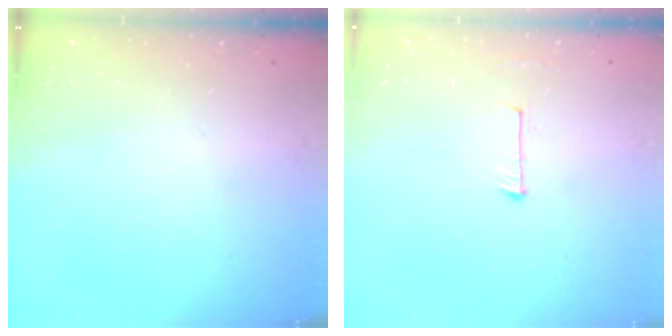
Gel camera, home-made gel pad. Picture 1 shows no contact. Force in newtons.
{"total": 5.9, "press": 5.9, "slide": 0.4}